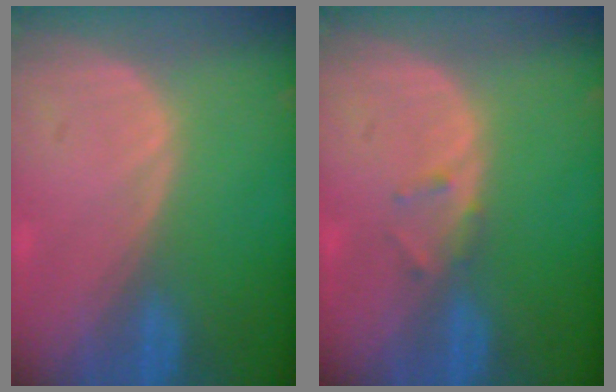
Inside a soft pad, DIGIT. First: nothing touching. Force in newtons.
{"total": 1.3, "press": 1.3, "slide": 0.4}